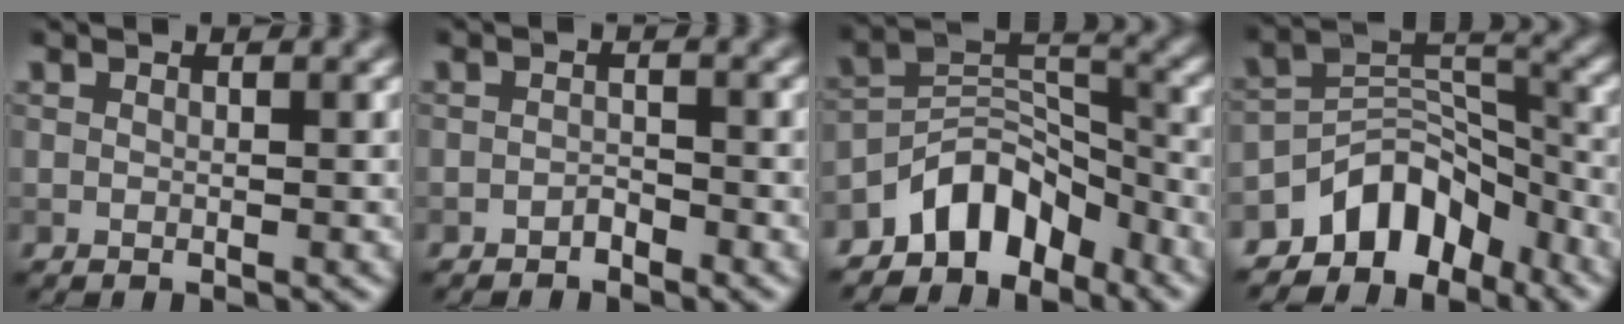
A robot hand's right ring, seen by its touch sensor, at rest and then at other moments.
{"total": 1.0, "force": [-0.9, 0.4, 0.3], "torque": [-0.003, 0.002, -0.016]}
{"total": 5.8, "force": [-4.3, 3.2, 2.3], "torque": [-0.014, 0.010, -0.083]}
{"total": 6.7, "force": [-4.7, 4.0, 2.7], "torque": [-0.014, 0.004, -0.085]}